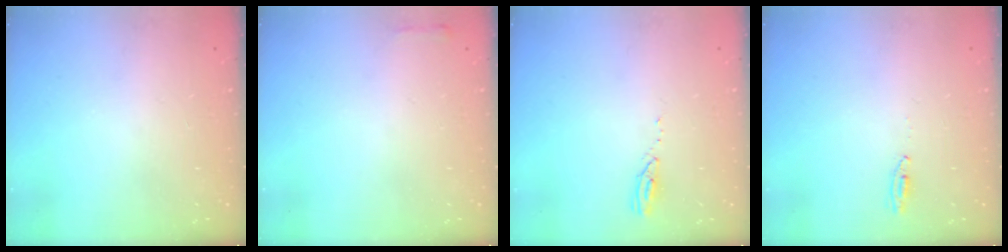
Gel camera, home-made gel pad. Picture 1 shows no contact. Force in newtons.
{"total": 2.1, "press": 2.0, "slide": 0.5}
{"total": 3.7, "press": 3.6, "slide": 0.4}
{"total": 2.9, "press": 2.7, "slide": 1.1}